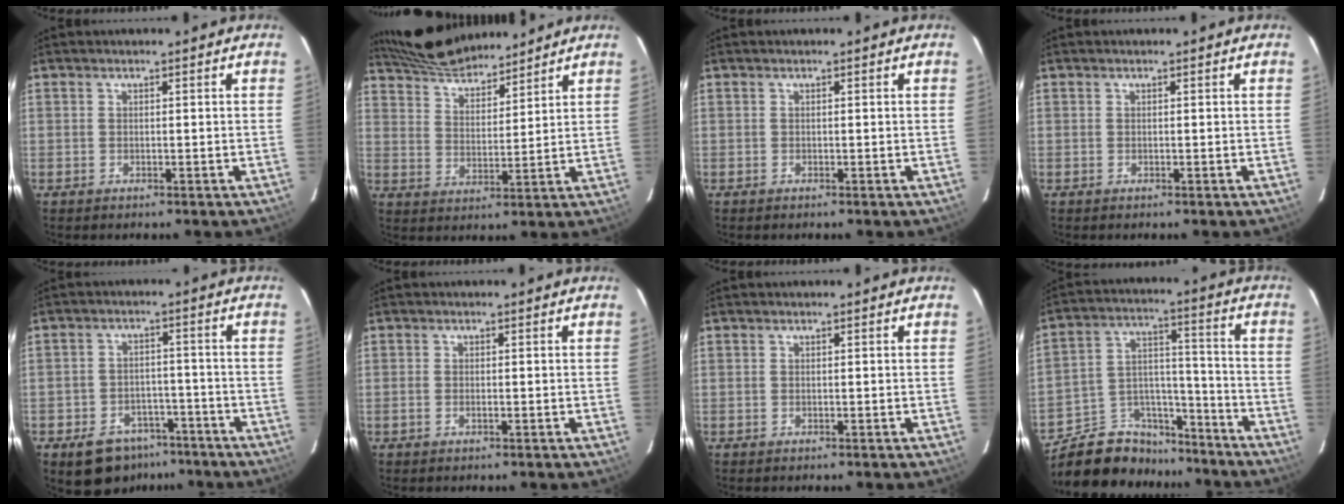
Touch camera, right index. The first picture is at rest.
{"total": 12.3, "force": [11.4, 2.4, 4.2], "torque": [-0.088, 0.022, 0.193]}
{"total": 0.0}
{"total": 0.0}
{"total": 9.9, "force": [-6.6, 6.4, 3.5], "torque": [-0.081, 0.022, -0.081]}
{"total": 1.0, "force": [-0.4, 0.4, 0.8], "torque": [-0.016, 0.000, -0.008]}
{"total": 0.0}
{"total": 19.4, "force": [-15.3, 9.7, 7.1], "torque": [-0.148, 0.072, -0.231]}